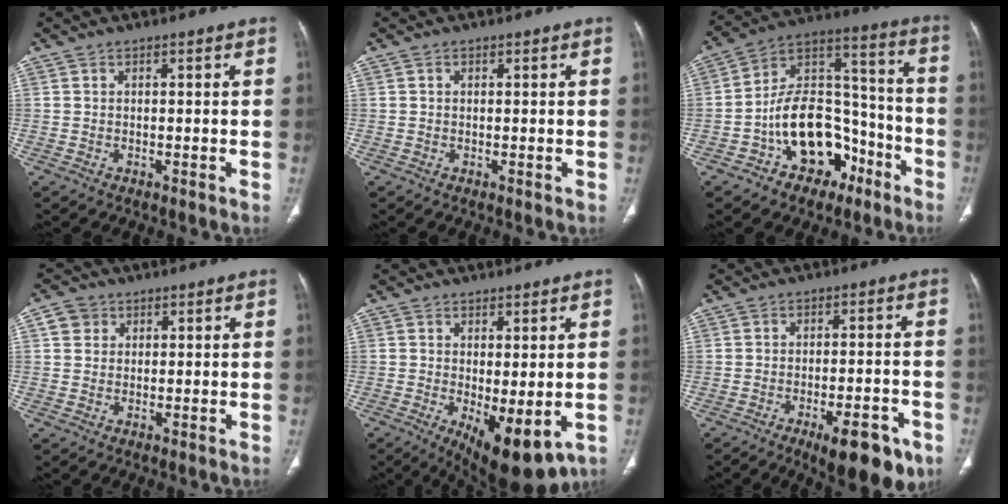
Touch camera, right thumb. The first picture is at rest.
{"total": 0.0}
{"total": 18.0, "force": [-8.2, 11.7, 11.1], "torque": [-0.135, 0.092, -0.131]}
{"total": 3.3, "force": [1.2, 3.0, 1.0], "torque": [-0.005, 0.000, 0.020]}
{"total": 10.5, "force": [-2.8, 4.1, 9.3], "torque": [-0.134, -0.020, -0.026]}
{"total": 11.6, "force": [-6.4, 3.8, 8.9], "torque": [-0.106, 0.020, -0.083]}